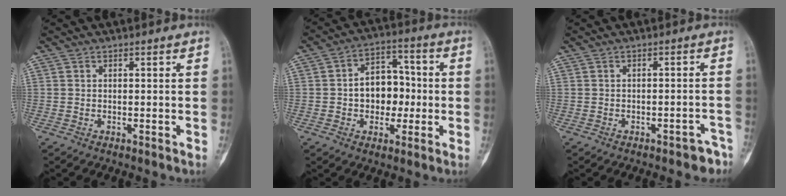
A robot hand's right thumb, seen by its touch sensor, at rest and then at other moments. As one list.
[{"total": 10.5, "force": [-0.7, 7.7, 7.1], "torque": [-0.060, 0.030, -0.015]}, {"total": 4.1, "force": [-3.1, 1.8, 2.0], "torque": [-0.009, 0.029, -0.033]}]